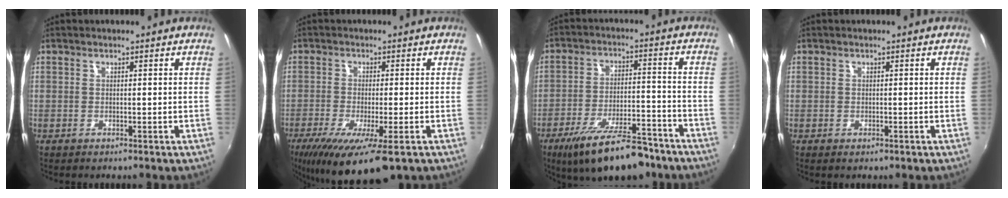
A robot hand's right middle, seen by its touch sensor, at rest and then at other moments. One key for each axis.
{"total": 13.9, "fx": -8.0, "fy": 3.1, "fz": 10.9, "tx": -0.211, "ty": -0.049, "tz": -0.127}
{"total": 16.7, "fx": -12.4, "fy": 5.1, "fz": 10.0, "tx": -0.182, "ty": -0.020, "tz": -0.186}
{"total": 0.6, "fx": -0.2, "fy": 0.4, "fz": 0.3, "tx": -0.002, "ty": -0.003, "tz": -0.004}